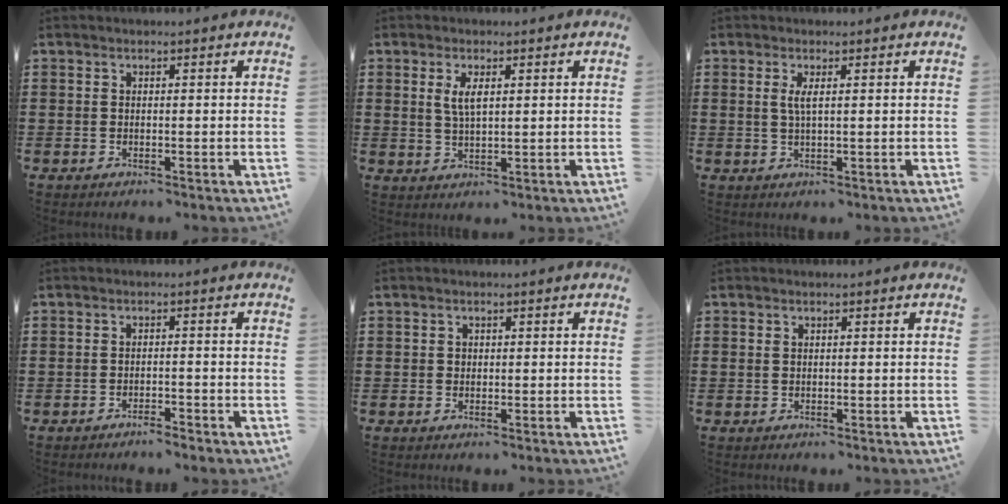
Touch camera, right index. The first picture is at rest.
{"total": 3.2, "force": [1.1, 1.2, 2.8], "torque": [-0.059, 0.005, 0.018]}
{"total": 2.0, "force": [0.5, 0.2, 2.0], "torque": [-0.040, 0.001, 0.008]}
{"total": 1.5, "force": [-1.5, 0.0, 0.3], "torque": [-0.009, 0.001, -0.029]}
{"total": 0.6, "force": [0.2, 0.6, 0.1], "torque": [-0.003, 0.003, 0.004]}
{"total": 0.7, "force": [0.2, 0.5, 0.4], "torque": [-0.010, 0.002, 0.003]}